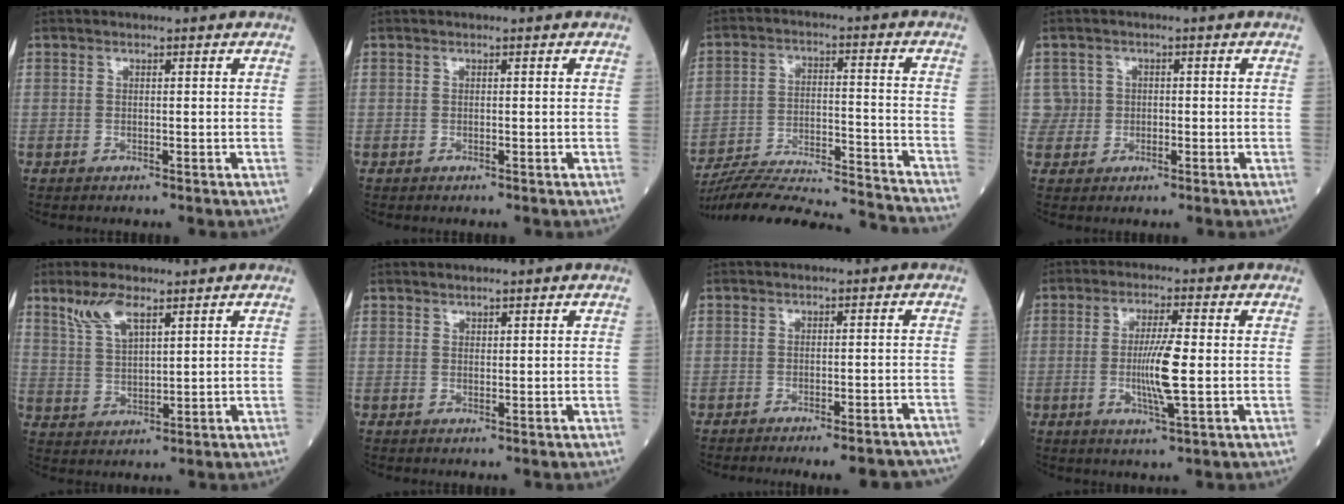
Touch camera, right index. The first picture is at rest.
{"total": 0.0}
{"total": 22.2, "force": [-21.2, -0.2, 6.3], "torque": [-0.101, -0.012, -0.310]}
{"total": 2.6, "force": [0.1, 2.6, -0.4], "torque": [0.018, 0.008, 0.002]}
{"total": 5.9, "force": [4.1, 1.5, 4.0], "torque": [-0.091, 0.006, 0.087]}
{"total": 1.0, "force": [0.9, 0.2, 0.3], "torque": [-0.009, 0.002, 0.019]}
{"total": 10.9, "force": [-10.2, 1.0, 3.8], "torque": [-0.030, 0.002, -0.110]}
{"total": 7.0, "force": [-0.6, 0.1, 7.0], "torque": [-0.133, -0.008, -0.011]}